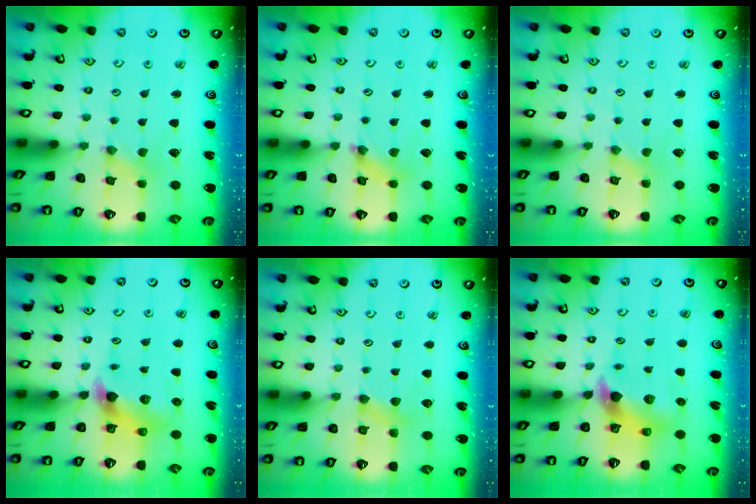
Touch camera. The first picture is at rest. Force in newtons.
{"total": 2.0, "press": 2.0, "slide": 0.2}
{"total": 0.0}
{"total": 6.9, "press": 6.9, "slide": 0.5}
{"total": 4.9, "press": 4.9, "slide": 0.5}
{"total": 5.9, "press": 5.8, "slide": 0.7}